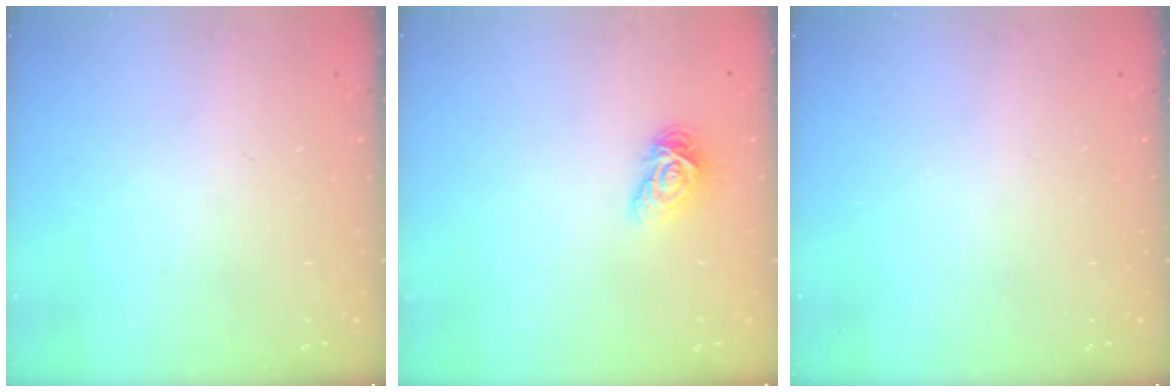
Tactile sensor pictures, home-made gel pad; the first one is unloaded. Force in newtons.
{"total": 5.1, "press": 5.1, "slide": 0.3}
{"total": 0.0}